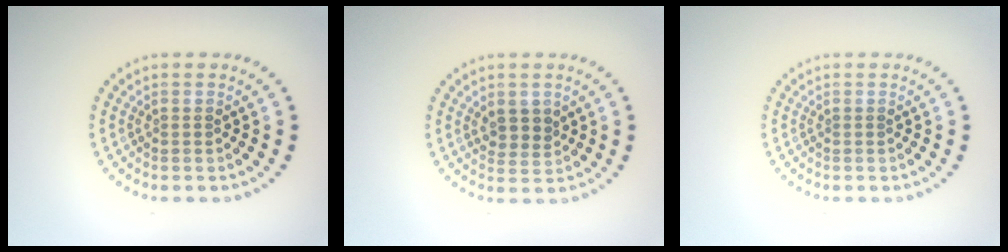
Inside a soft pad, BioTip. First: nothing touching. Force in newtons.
{"total": 2.2, "press": 2.0, "slide": 1.0}
{"total": 0.0}